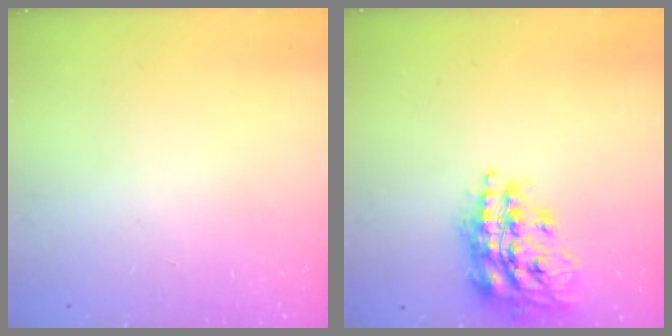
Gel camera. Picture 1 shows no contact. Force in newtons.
{"total": 17.7, "press": 17.6, "slide": 1.5}